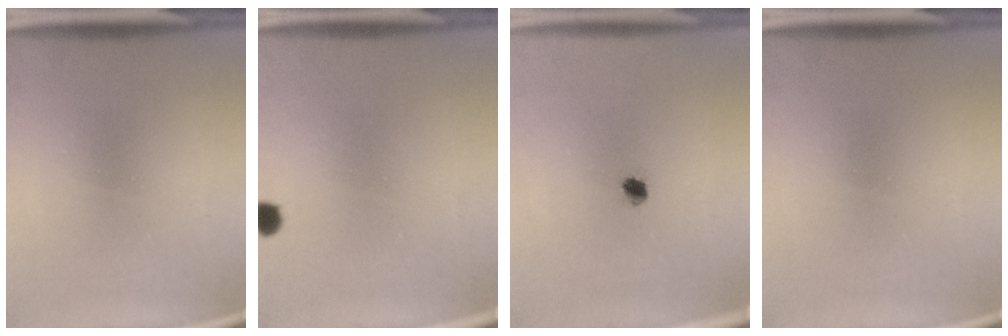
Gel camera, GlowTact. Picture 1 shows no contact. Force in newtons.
{"total": 2.1}
{"total": 2.1}
{"total": 0.0}